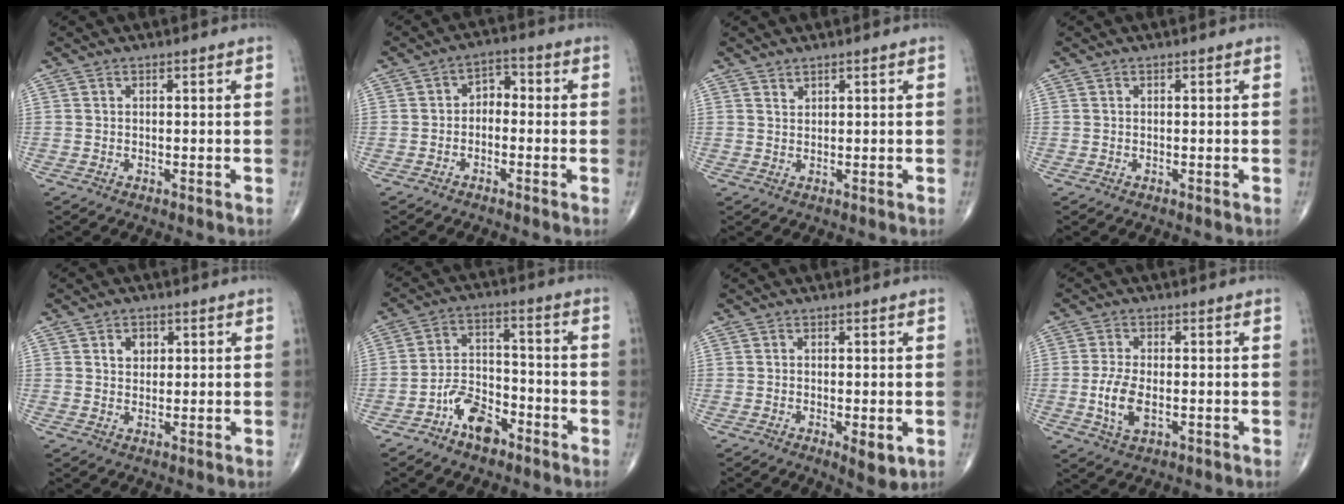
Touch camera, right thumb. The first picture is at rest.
{"total": 3.9, "force": [-0.8, 2.7, 2.7], "torque": [-0.024, 0.027, -0.027]}
{"total": 1.0, "force": [0.9, 0.3, 0.2], "torque": [0.003, -0.007, 0.016]}
{"total": 0.0}
{"total": 3.1, "force": [1.2, 2.4, 1.6], "torque": [-0.009, -0.004, 0.018]}
{"total": 8.8, "force": [-5.2, 4.3, 5.6], "torque": [-0.091, 0.036, -0.096]}
{"total": 4.2, "force": [-1.2, 1.5, 3.7], "torque": [-0.052, -0.011, -0.015]}
{"total": 6.4, "force": [-1.2, 3.2, 5.4], "torque": [-0.115, -0.004, -0.021]}